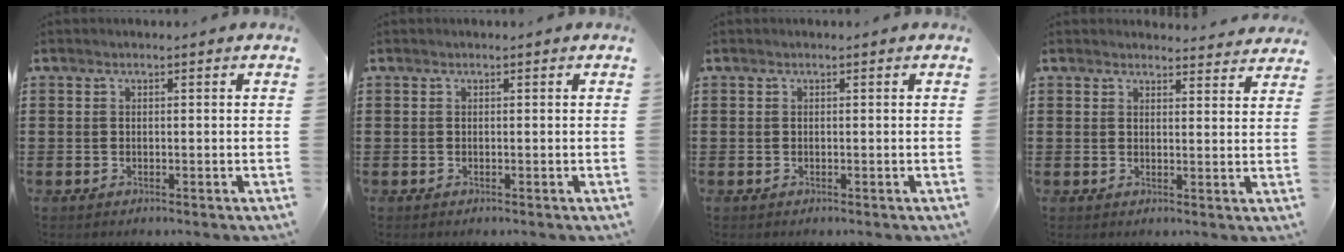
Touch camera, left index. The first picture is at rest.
{"total": 0.0}
{"total": 0.0}
{"total": 2.7, "force": [2.7, 0.3, 0.2], "torque": [-0.004, -0.011, 0.048]}